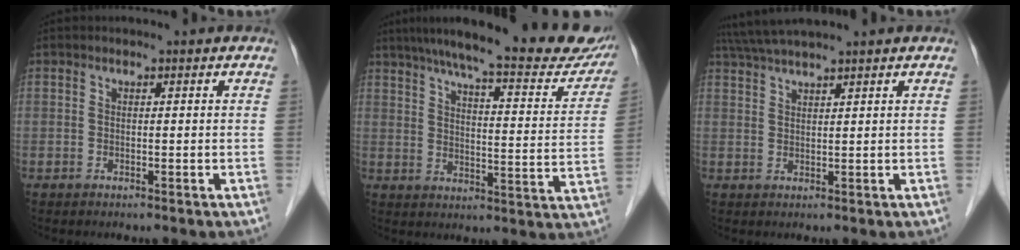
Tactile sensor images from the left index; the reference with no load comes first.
{"total": 24.7, "force": [21.2, 3.5, 12.1], "torque": [-0.178, -0.033, 0.264]}
{"total": 5.9, "force": [5.2, -1.0, 2.8], "torque": [-0.056, 0.030, 0.097]}